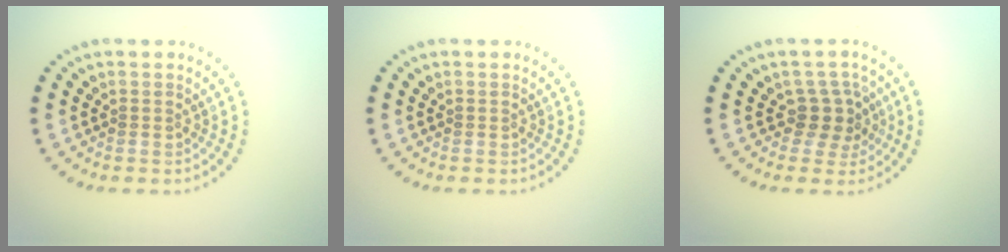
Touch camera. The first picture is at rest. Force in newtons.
{"total": 0.0}
{"total": 2.7, "press": 2.1, "slide": 1.6}